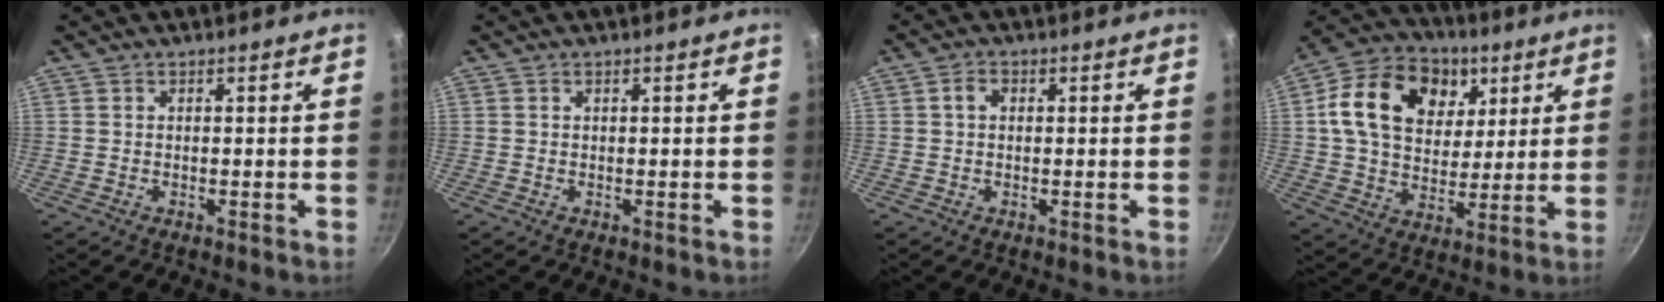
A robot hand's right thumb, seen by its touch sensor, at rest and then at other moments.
{"total": 0.0}
{"total": 2.3, "force": [0.4, 1.6, 1.5], "torque": [-0.023, 0.005, 0.005]}
{"total": 20.3, "force": [6.5, 15.0, 12.0], "torque": [-0.187, -0.001, 0.101]}